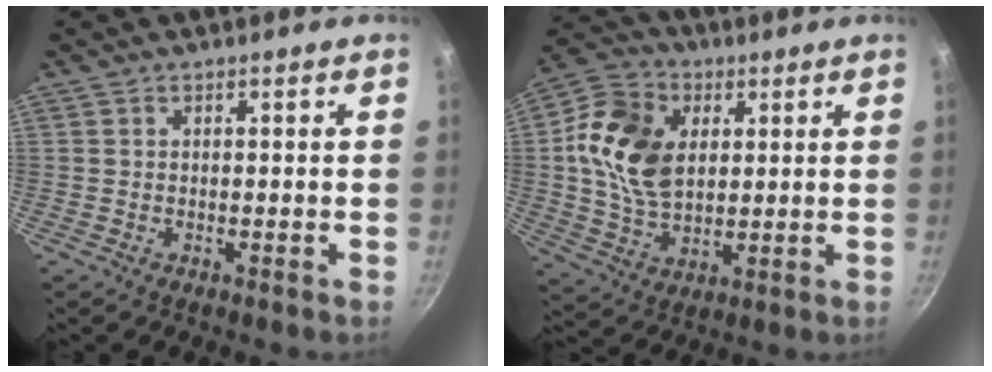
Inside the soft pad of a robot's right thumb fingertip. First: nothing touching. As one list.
[{"total": 14.8, "force": [2.8, 10.2, 10.3], "torque": [-0.174, -0.005, 0.045]}]